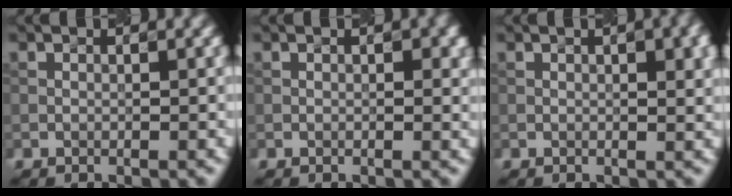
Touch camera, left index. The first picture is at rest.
{"total": 1.2, "force": [0.2, 0.3, 1.1], "torque": [-0.010, 0.002, 0.010]}
{"total": 5.1, "force": [1.6, 1.9, 4.4], "torque": [-0.034, 0.018, 0.020]}